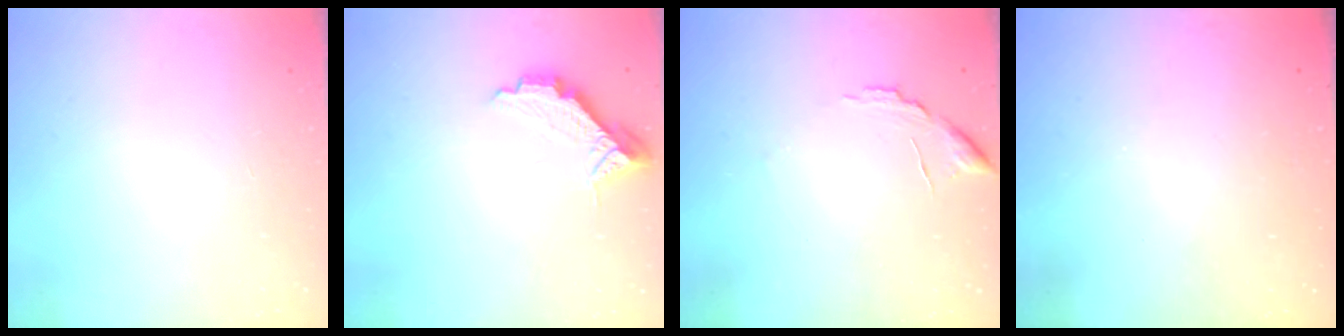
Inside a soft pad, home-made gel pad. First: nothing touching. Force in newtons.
{"total": 8.7, "press": 8.7, "slide": 0.4}
{"total": 7.1, "press": 7.1, "slide": 0.5}
{"total": 3.2, "press": 3.2, "slide": 0.1}